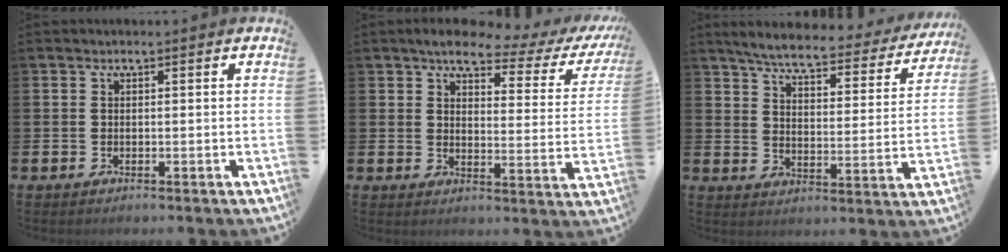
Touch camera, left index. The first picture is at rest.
{"total": 5.0, "force": [3.9, 2.0, 2.4], "torque": [-0.051, -0.026, 0.057]}
{"total": 5.9, "force": [5.4, 0.8, 2.4], "torque": [-0.064, -0.040, 0.083]}